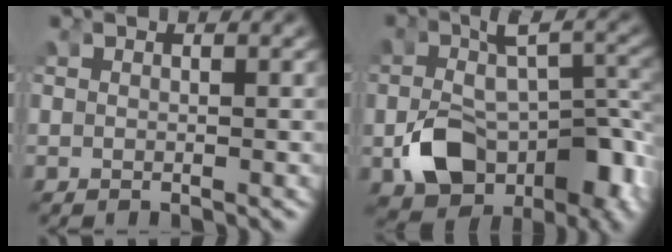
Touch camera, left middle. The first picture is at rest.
{"total": 9.9, "force": [-4.0, 5.9, 6.9], "torque": [-0.123, -0.031, -0.054]}